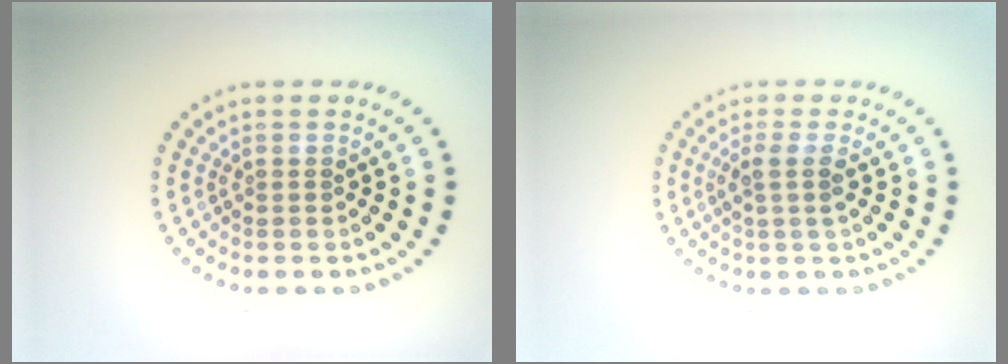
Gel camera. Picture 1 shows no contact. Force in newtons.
{"total": 1.9, "press": 1.5, "slide": 1.2}